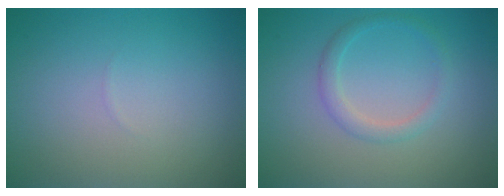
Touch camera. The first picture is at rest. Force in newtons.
{"total": 1.7, "press": 1.7, "slide": 0.0}